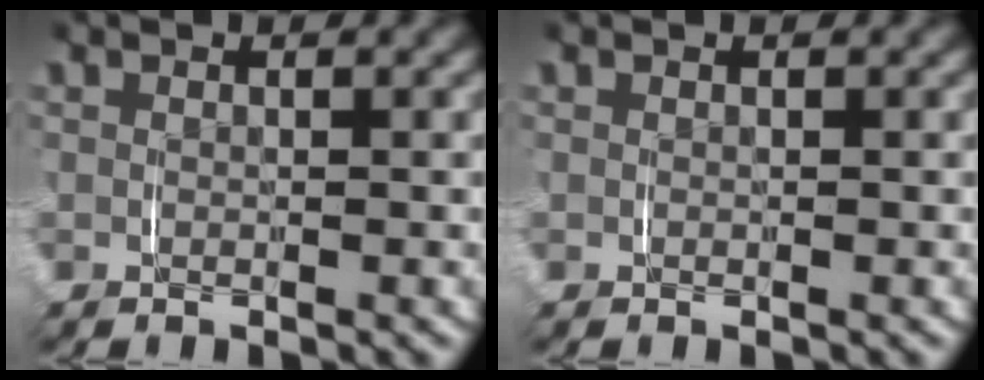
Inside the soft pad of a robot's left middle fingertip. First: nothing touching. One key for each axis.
{"total": 0.0}